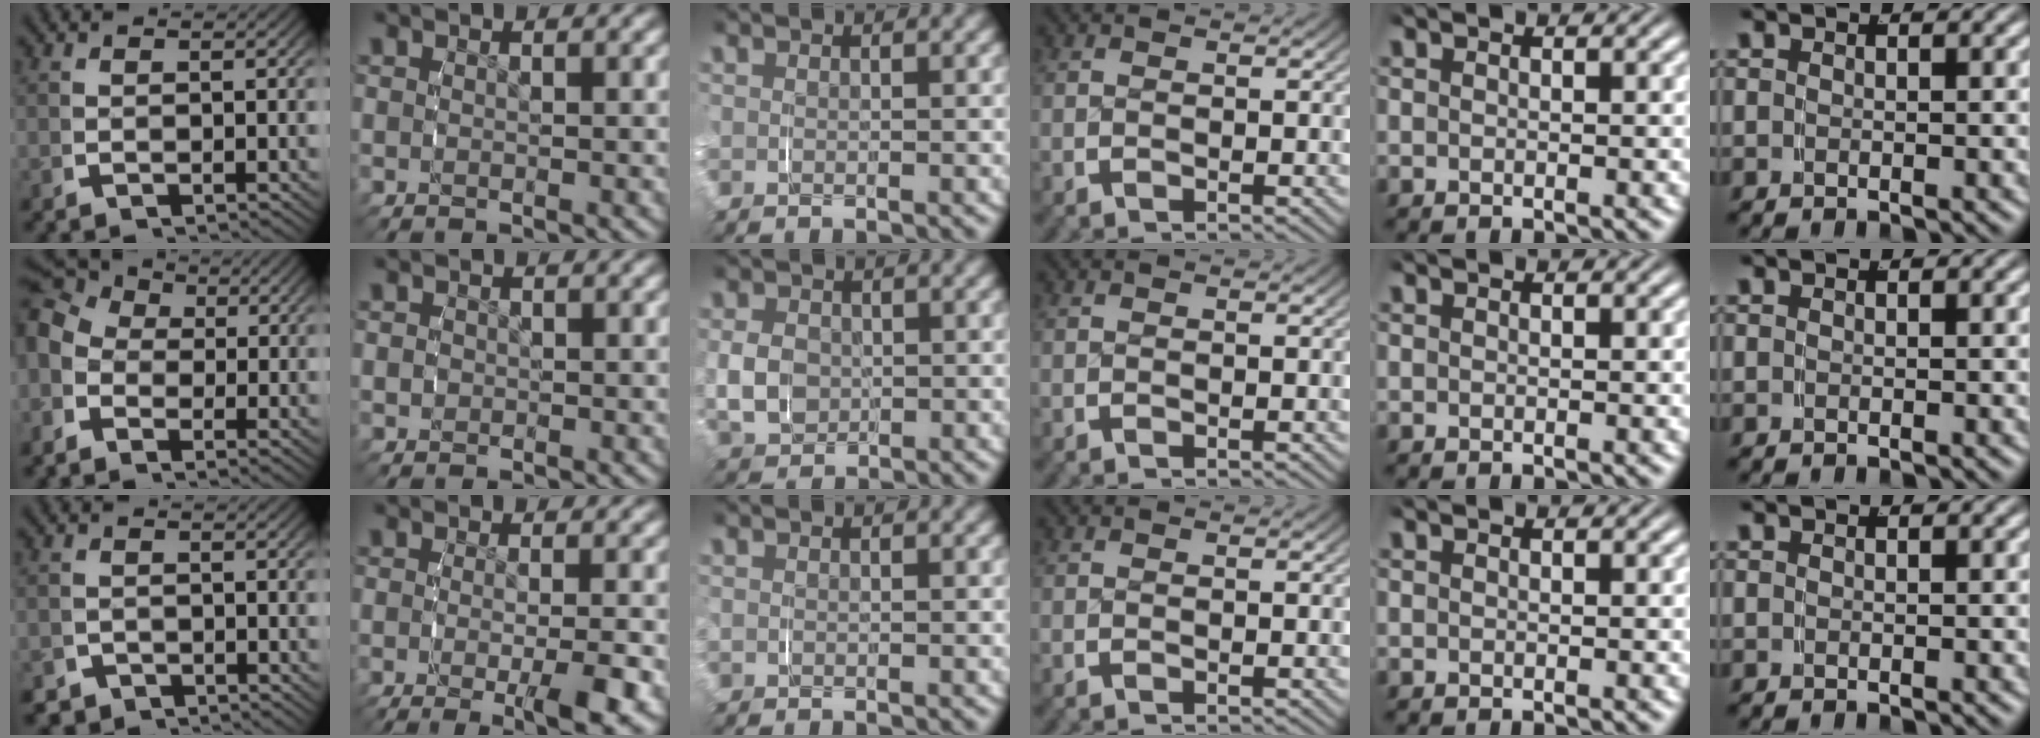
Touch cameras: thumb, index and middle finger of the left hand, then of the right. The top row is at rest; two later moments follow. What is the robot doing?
{"motion": "grasp_and_lifting", "object": "paper towel"}